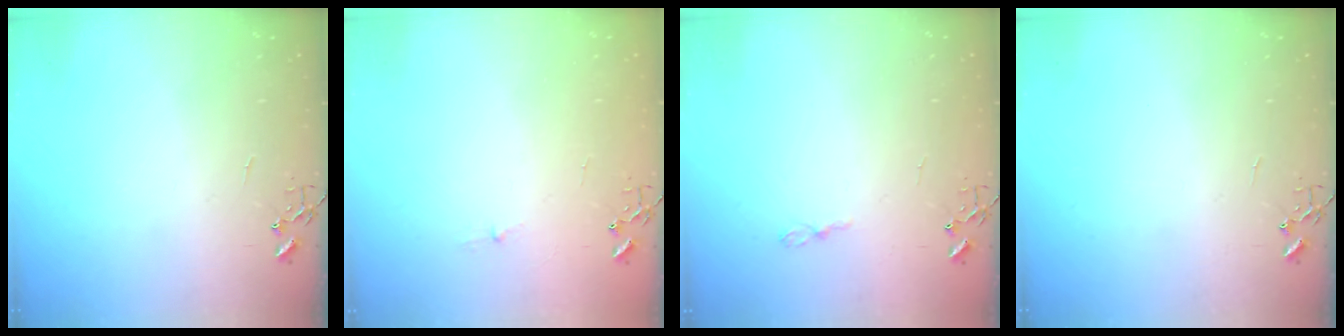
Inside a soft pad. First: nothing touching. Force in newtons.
{"total": 2.6, "press": 2.5, "slide": 0.4}
{"total": 3.8, "press": 3.8, "slide": 0.4}
{"total": 0.0}